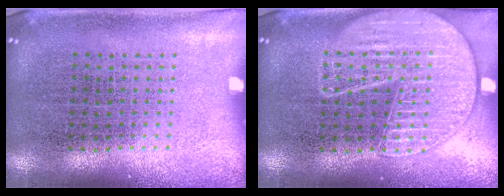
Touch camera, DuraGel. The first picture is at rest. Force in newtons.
{"total": 1.9, "press": 1.9, "slide": 0.2}